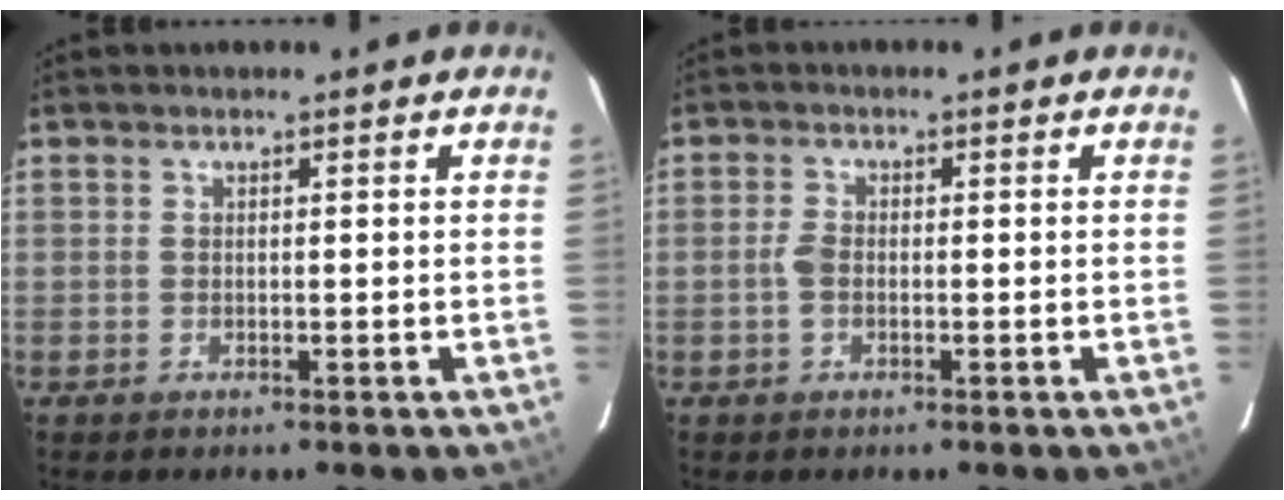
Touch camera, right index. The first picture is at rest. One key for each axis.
{"total": 2.3, "fx": -0.6, "fy": 1.4, "fz": 1.8, "tx": -0.042, "ty": 0.004, "tz": -0.011}